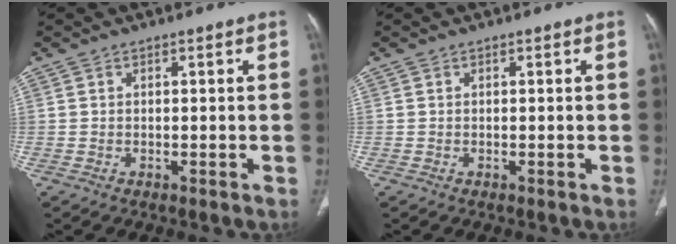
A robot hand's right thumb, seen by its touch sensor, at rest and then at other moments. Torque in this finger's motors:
{"motor_torque": [0.03, 0.03, -0.02, -0.01, 0.00]}